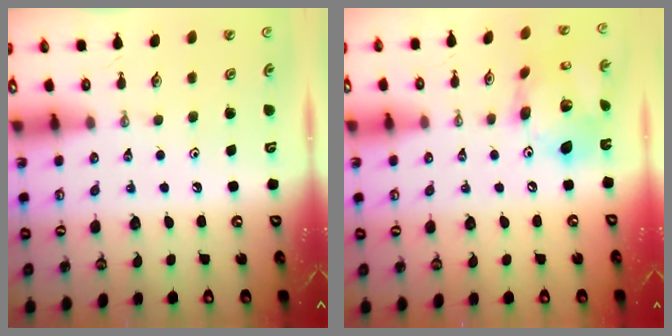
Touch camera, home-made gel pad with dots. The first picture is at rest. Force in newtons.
{"total": 16.0, "press": 15.9, "slide": 1.8}